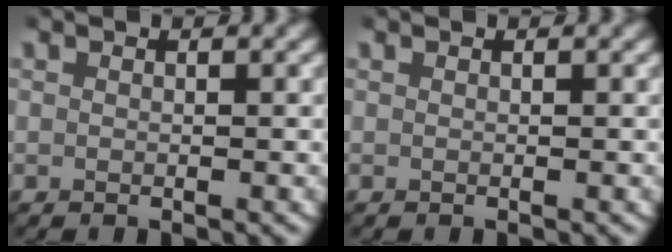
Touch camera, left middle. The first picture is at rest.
{"total": 0.0}